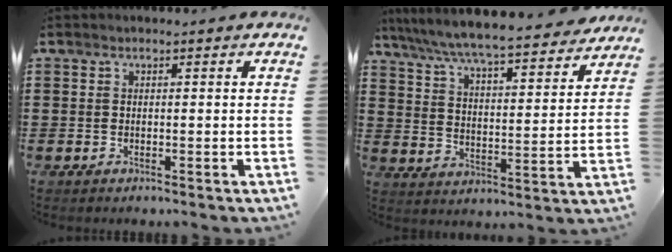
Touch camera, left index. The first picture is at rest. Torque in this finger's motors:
{"motor_torque": [2.14, 0.00, 1.05, 0.21]}